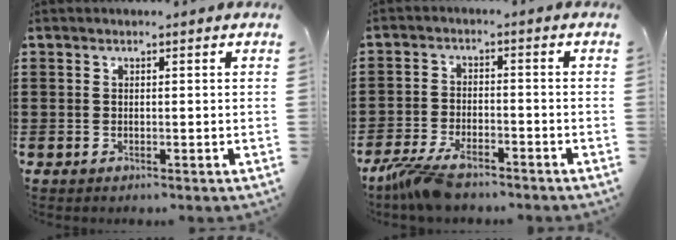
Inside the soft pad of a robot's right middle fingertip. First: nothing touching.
{"total": 5.8, "force": [-4.5, 1.7, 3.2], "torque": [-0.085, -0.006, -0.091]}